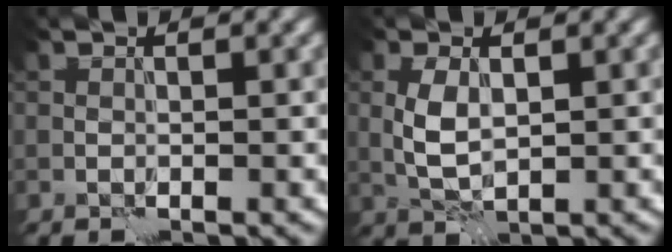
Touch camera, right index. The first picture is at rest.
{"total": 2.5, "force": [0.5, 1.3, 2.1], "torque": [-0.050, -0.001, 0.013]}